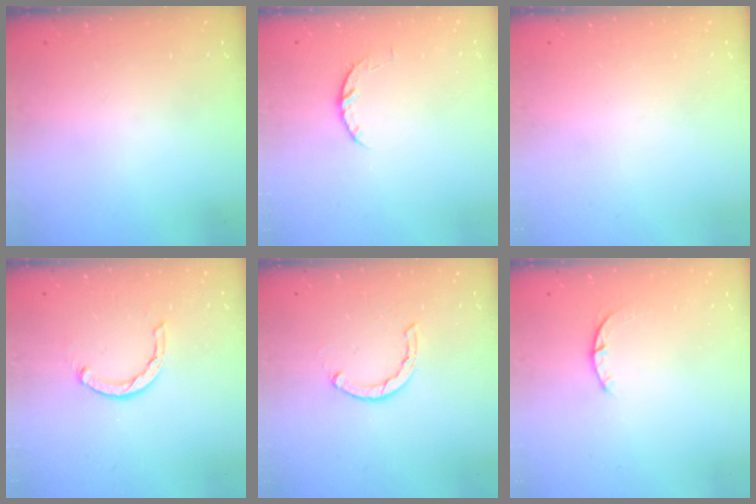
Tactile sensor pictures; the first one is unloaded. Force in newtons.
{"total": 4.1, "press": 4.1, "slide": 0.6}
{"total": 0.0}
{"total": 3.6, "press": 3.5, "slide": 0.5}
{"total": 1.7, "press": 1.6, "slide": 0.3}
{"total": 1.2, "press": 1.2, "slide": 0.3}